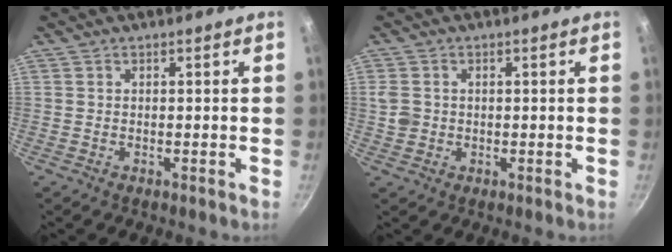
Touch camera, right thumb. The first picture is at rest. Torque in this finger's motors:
{"motor_torque": [-0.05, 0.08, -0.15, 0.08, 0.02]}